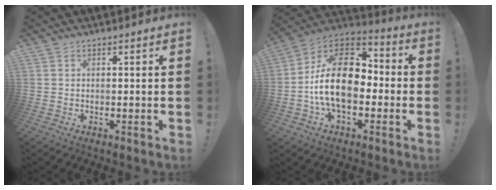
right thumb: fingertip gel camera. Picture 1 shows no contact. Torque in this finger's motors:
{"motor_torque": [0.46, 1.39, 1.50, -1.27, 0.43]}